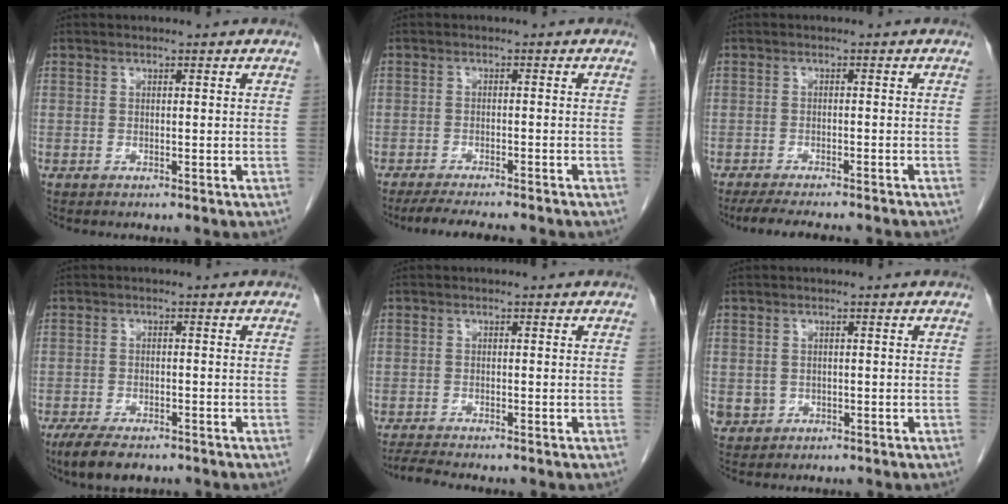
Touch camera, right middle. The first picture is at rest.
{"total": 8.9, "force": [-7.7, 1.1, 4.4], "torque": [-0.060, -0.012, -0.111]}
{"total": 11.0, "force": [-9.7, 1.5, 5.1], "torque": [-0.066, -0.014, -0.128]}
{"total": 6.2, "force": [-4.6, 2.2, 3.5], "torque": [-0.060, -0.009, -0.073]}
{"total": 2.7, "force": [-2.5, -0.6, 0.8], "torque": [-0.022, -0.013, -0.047]}
{"total": 2.2, "force": [-0.2, 2.2, 0.4], "torque": [-0.004, 0.004, 0.006]}